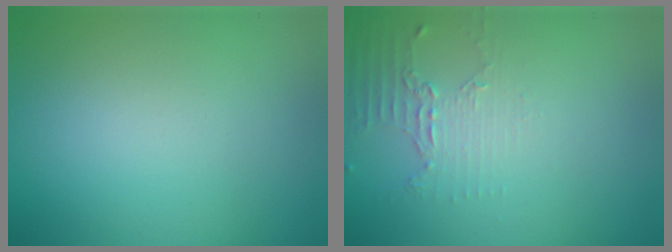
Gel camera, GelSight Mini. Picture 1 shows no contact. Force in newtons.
{"total": 1.9, "press": 1.4, "slide": 1.3}